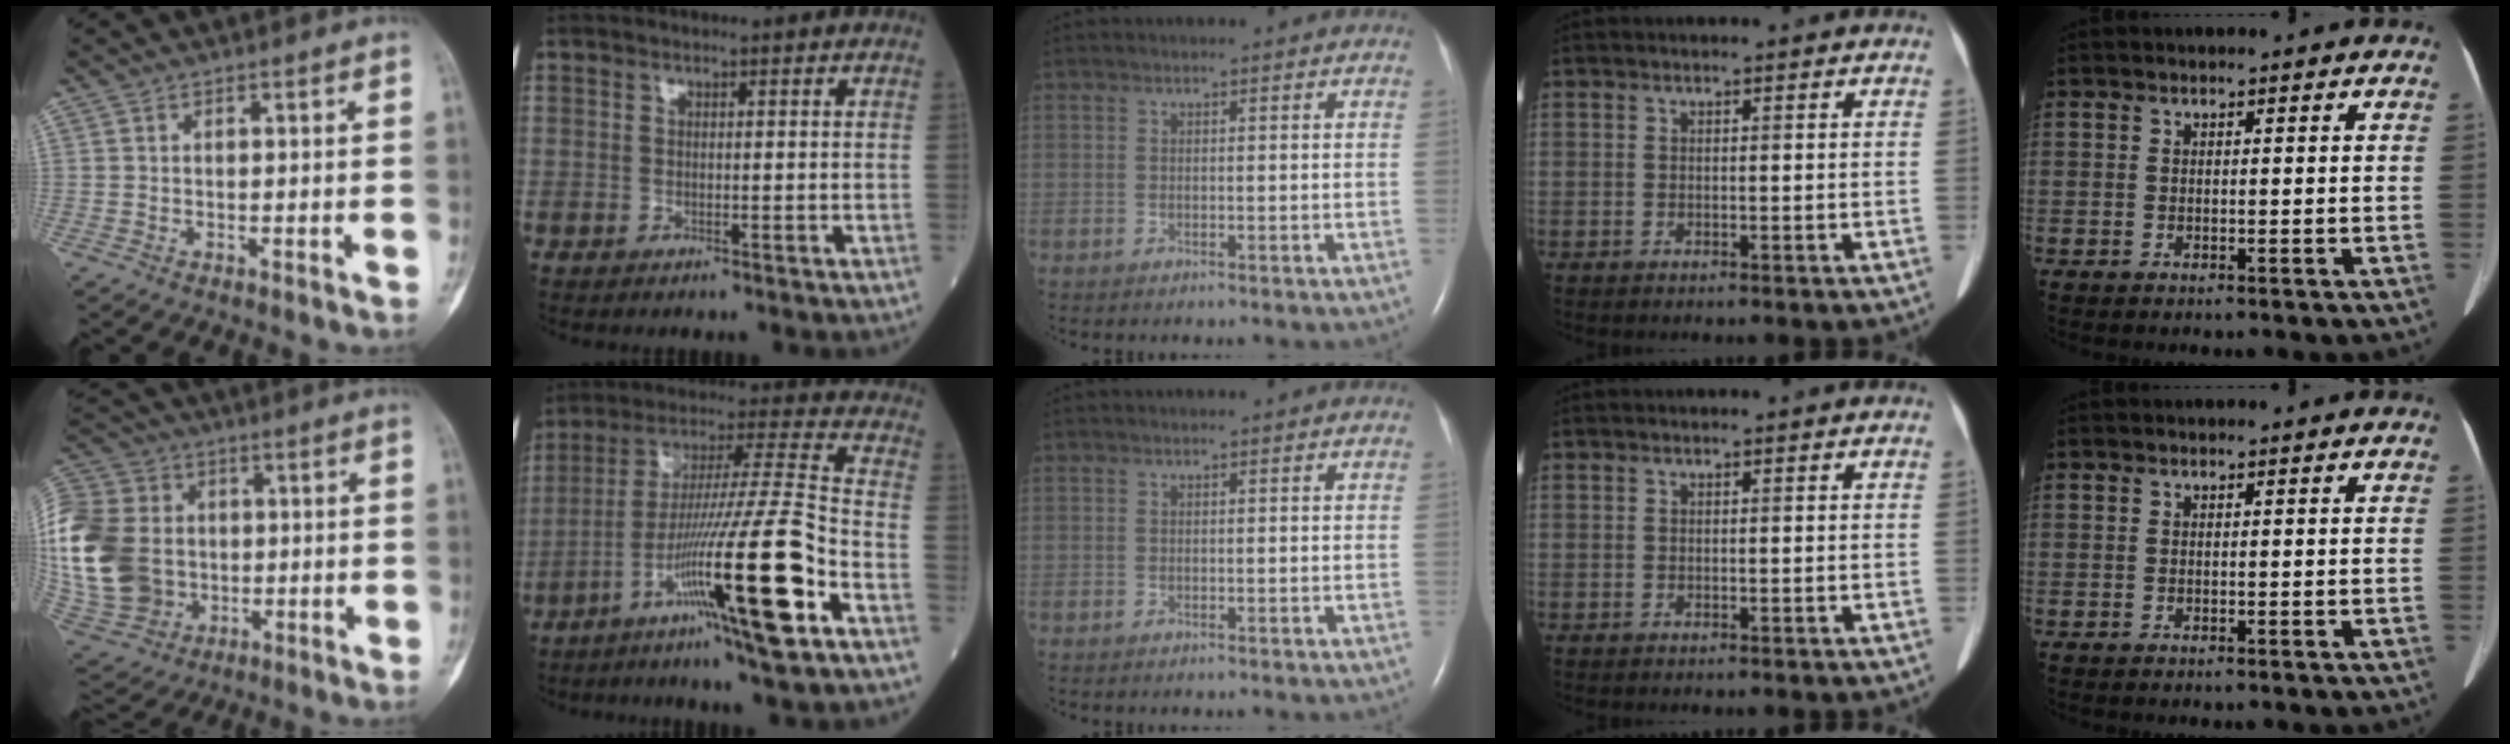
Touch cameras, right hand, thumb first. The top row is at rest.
{"thumb": {"total": 27.2, "force": [-0.5, 22.0, 16.0], "torque": [-0.382, 0.022, 0.008]}, "index": {"total": 20.0, "force": [-8.8, -0.5, 18.0], "torque": [-0.320, -0.022, -0.153]}}